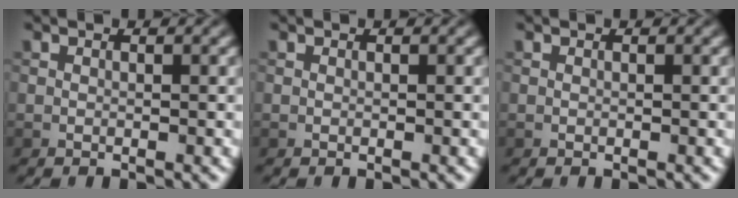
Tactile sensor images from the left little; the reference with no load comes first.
{"total": 0.0}
{"total": 0.0}